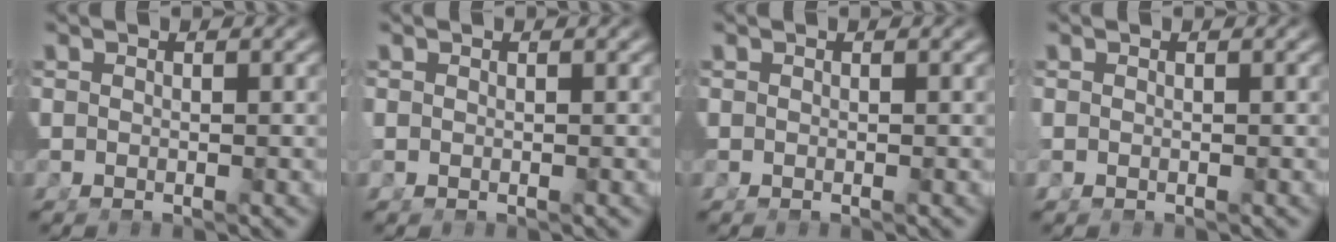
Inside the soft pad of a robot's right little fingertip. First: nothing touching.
{"total": 0.7, "force": [0.1, 0.5, 0.5], "torque": [-0.017, -0.005, 0.004]}
{"total": 0.0}
{"total": 1.0, "force": [-0.2, 0.8, 0.6], "torque": [-0.022, -0.005, 0.000]}